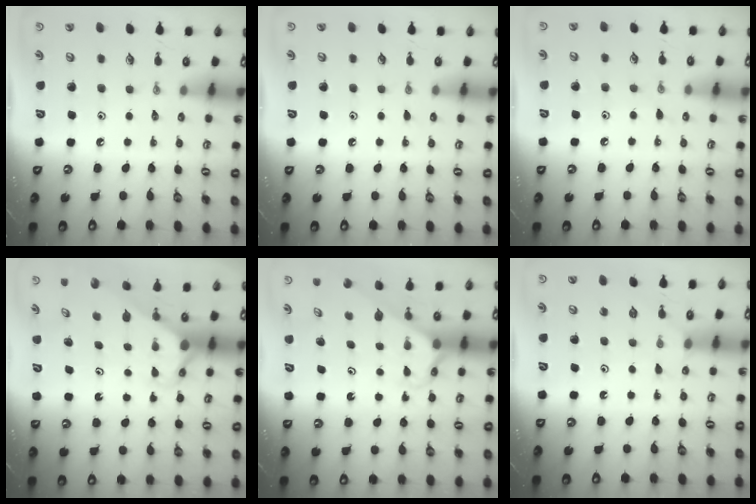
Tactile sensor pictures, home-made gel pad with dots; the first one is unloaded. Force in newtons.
{"total": 2.1, "press": 2.1, "slide": 0.3}
{"total": 5.8, "press": 5.8, "slide": 0.6}
{"total": 2.7, "press": 2.7, "slide": 0.2}
{"total": 2.5, "press": 2.5, "slide": 0.2}
{"total": 3.5, "press": 3.5, "slide": 0.4}